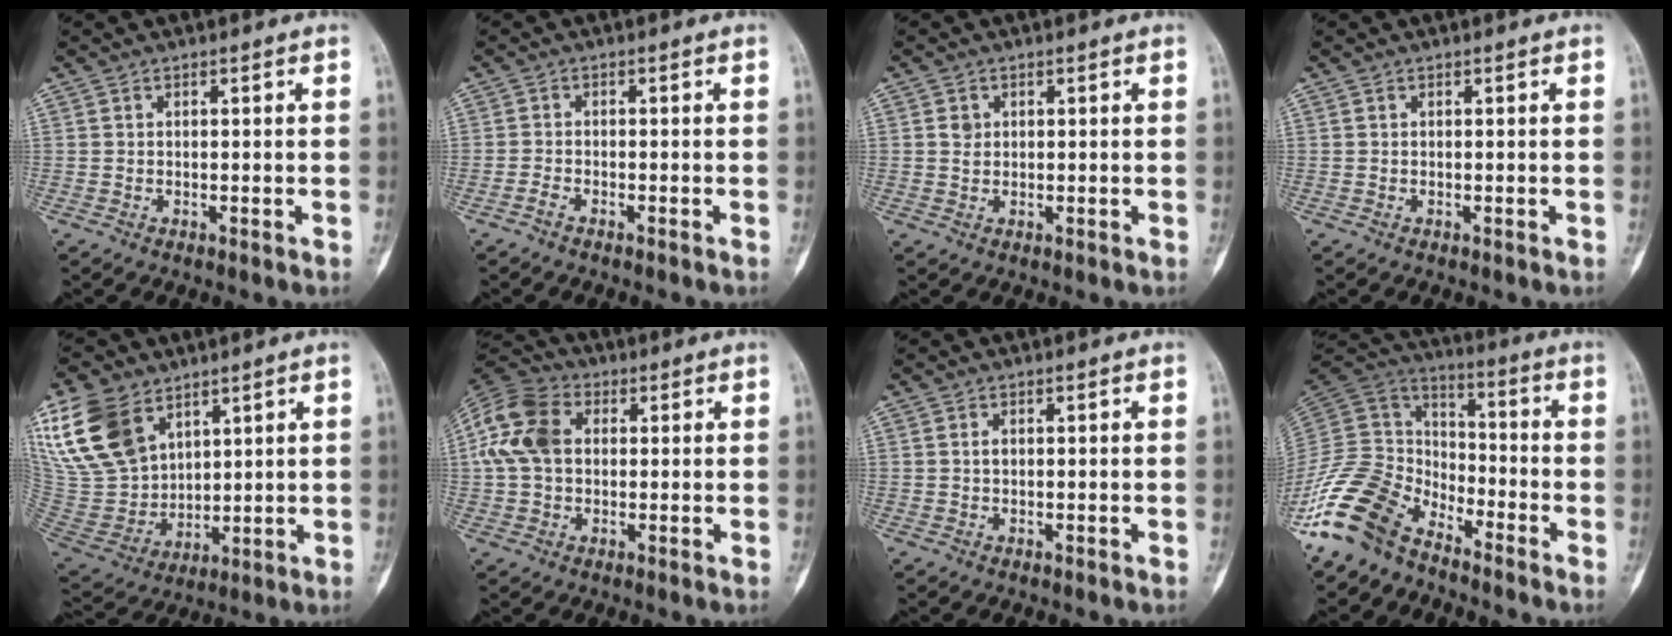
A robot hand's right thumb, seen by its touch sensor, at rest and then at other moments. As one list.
[{"total": 1.2, "force": [-1.0, 0.2, 0.6], "torque": [-0.016, 0.006, -0.023]}, {"total": 1.9, "force": [0.6, 1.6, 0.8], "torque": [-0.007, -0.002, 0.012]}, {"total": 0.0}, {"total": 18.8, "force": [9.9, 12.2, 10.3], "torque": [-0.197, -0.034, 0.204]}, {"total": 11.7, "force": [1.6, 8.5, 7.8], "torque": [-0.156, 0.025, 0.022]}, {"total": 0.9, "force": [0.2, 0.6, 0.7], "torque": [-0.008, 0.003, 0.006]}, {"total": 16.4, "force": [-11.9, 8.8, 7.2], "torque": [-0.132, 0.081, -0.240]}]